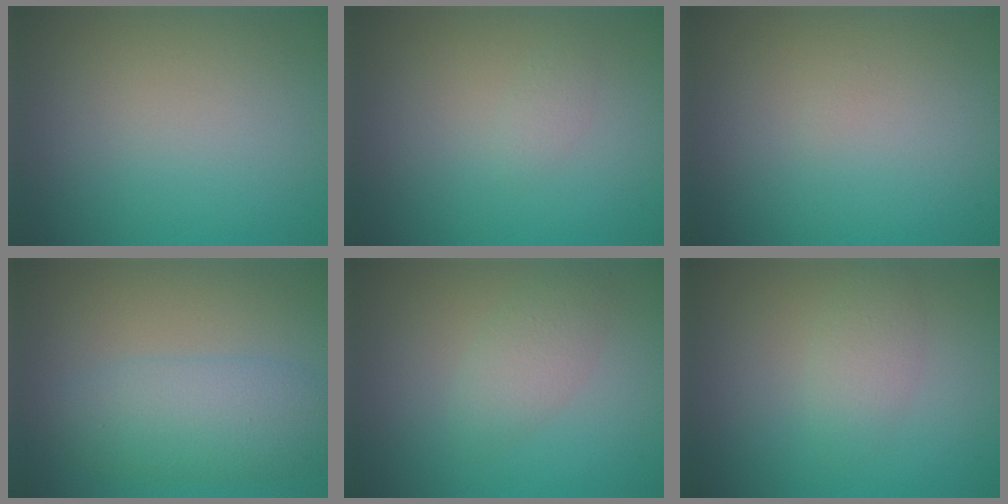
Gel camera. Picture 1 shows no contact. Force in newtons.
{"total": 0.7, "press": 0.7, "slide": 0.0}
{"total": 0.0}
{"total": 5.2, "press": 5.2, "slide": 0.2}
{"total": 2.1, "press": 2.1, "slide": 0.1}
{"total": 1.9, "press": 1.9, "slide": 0.1}